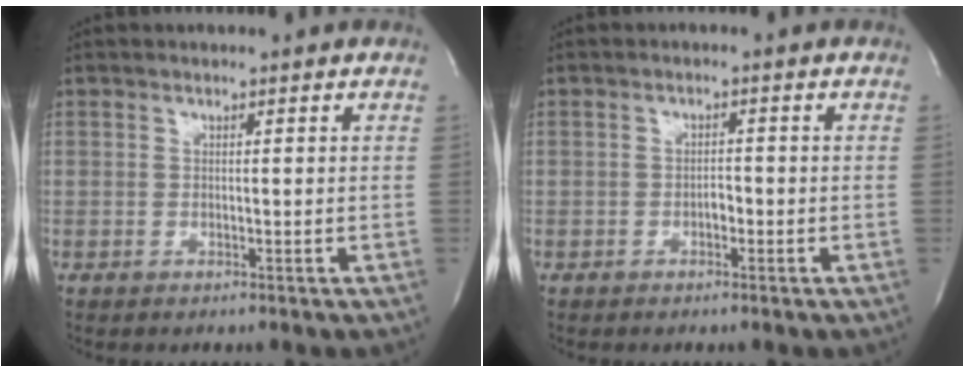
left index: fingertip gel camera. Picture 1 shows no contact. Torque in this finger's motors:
{"motor_torque": [0.08, 0.00, 0.00, 0.00]}